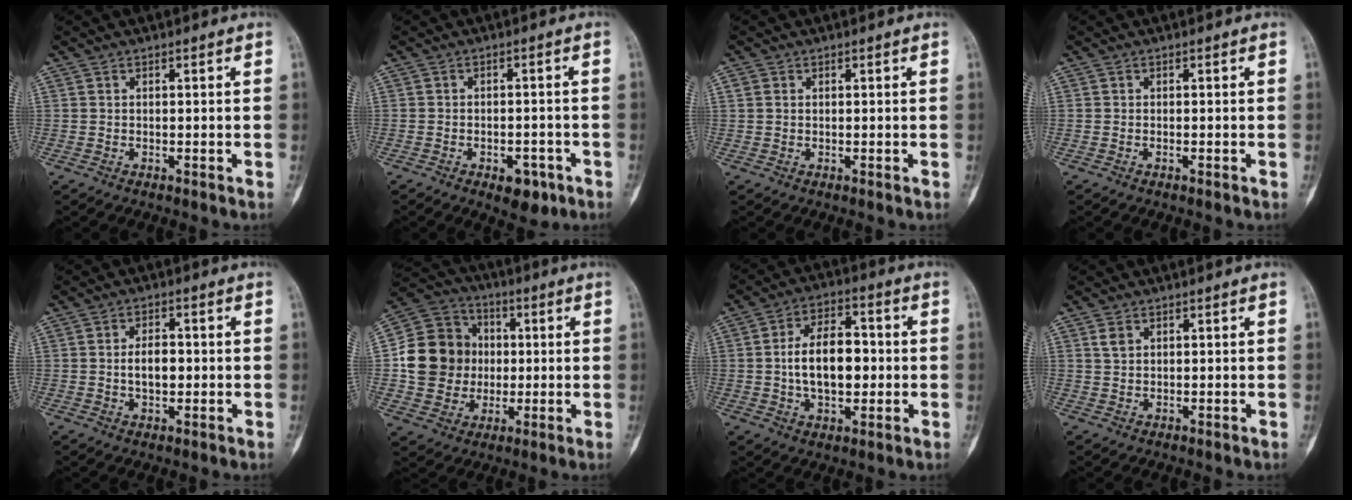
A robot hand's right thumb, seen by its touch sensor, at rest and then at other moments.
{"total": 5.3, "force": [-2.8, 2.9, 3.5], "torque": [-0.031, 0.013, -0.032]}
{"total": 1.0, "force": [0.4, 0.8, 0.5], "torque": [-0.002, 0.004, 0.006]}
{"total": 0.0}
{"total": 4.8, "force": [-0.2, 2.8, 3.9], "torque": [-0.051, 0.005, -0.005]}
{"total": 16.1, "force": [0.5, 14.3, 7.3], "torque": [-0.113, 0.026, 0.012]}
{"total": 12.4, "force": [-0.3, 7.2, 10.1], "torque": [-0.144, 0.018, -0.005]}
{"total": 1.8, "force": [0.9, 1.2, 1.0], "torque": [-0.013, 0.001, 0.020]}